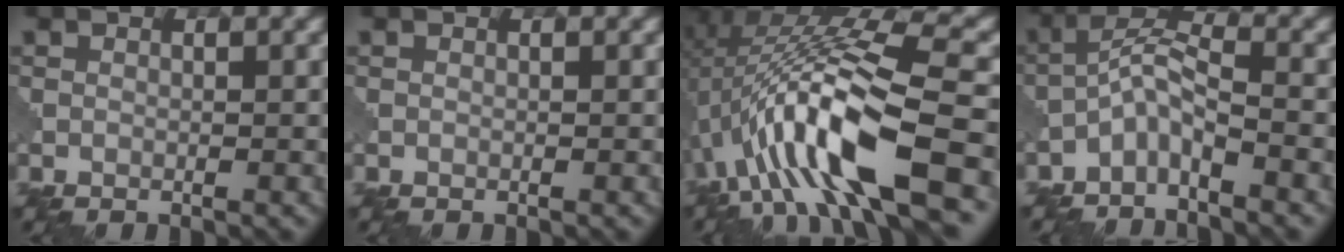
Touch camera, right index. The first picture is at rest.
{"total": 0.0}
{"total": 13.1, "force": [-2.3, 4.0, 12.3], "torque": [-0.226, 0.016, -0.040]}
{"total": 3.7, "force": [-2.5, 0.7, 2.6], "torque": [-0.051, 0.013, -0.059]}